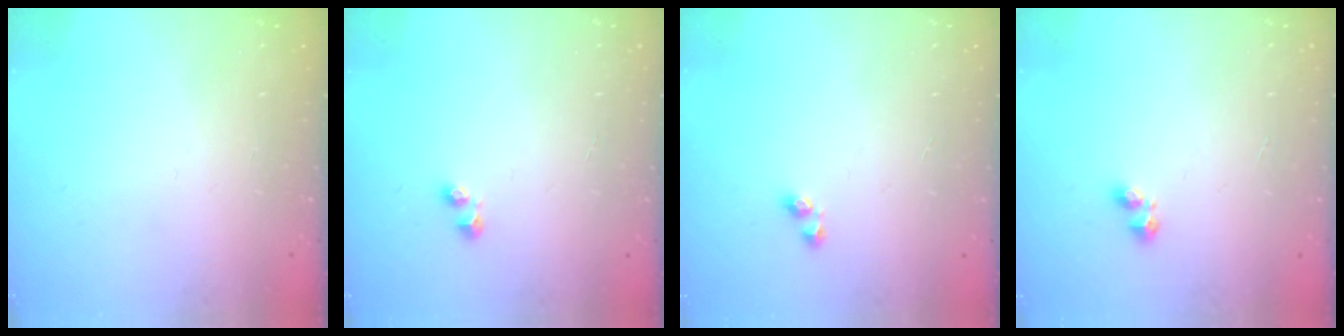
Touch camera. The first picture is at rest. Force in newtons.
{"total": 1.7, "press": 1.6, "slide": 0.6}
{"total": 2.2, "press": 1.9, "slide": 1.1}
{"total": 2.2, "press": 2.1, "slide": 0.7}